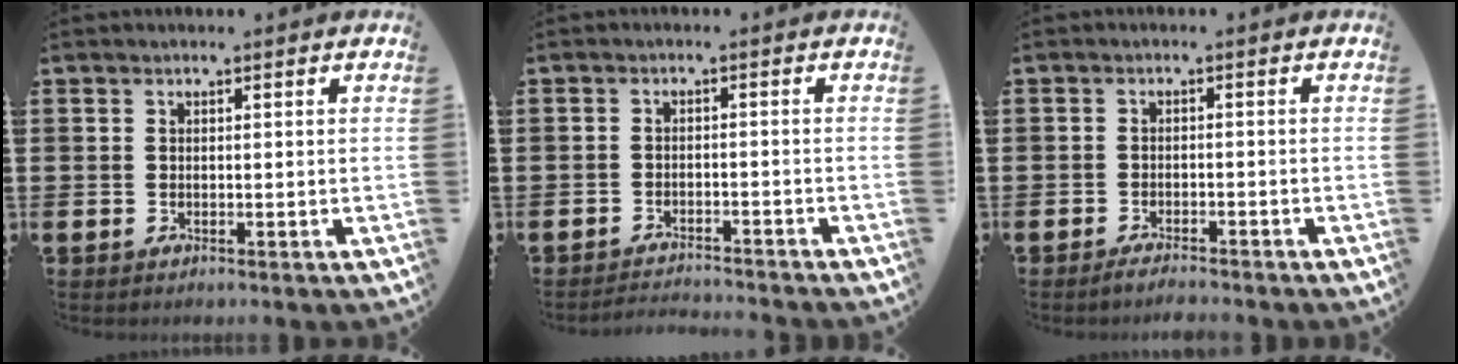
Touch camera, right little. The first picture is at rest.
{"total": 2.0, "force": [-2.0, -0.2, 0.0], "torque": [-0.003, 0.004, -0.042]}
{"total": 1.8, "force": [-1.7, 0.0, 0.7], "torque": [-0.012, 0.003, -0.032]}